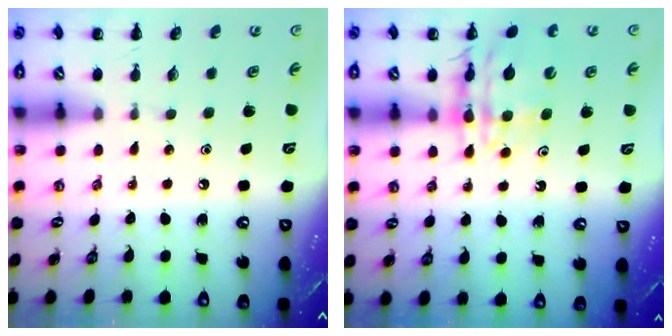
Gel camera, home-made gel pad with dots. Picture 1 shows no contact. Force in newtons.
{"total": 13.0, "press": 12.6, "slide": 3.1}